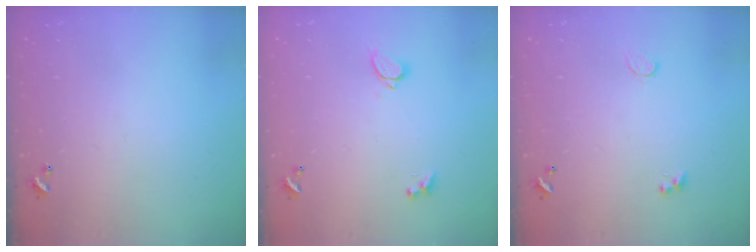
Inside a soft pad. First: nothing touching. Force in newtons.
{"total": 2.2, "press": 2.0, "slide": 0.9}
{"total": 0.8, "press": 0.7, "slide": 0.4}